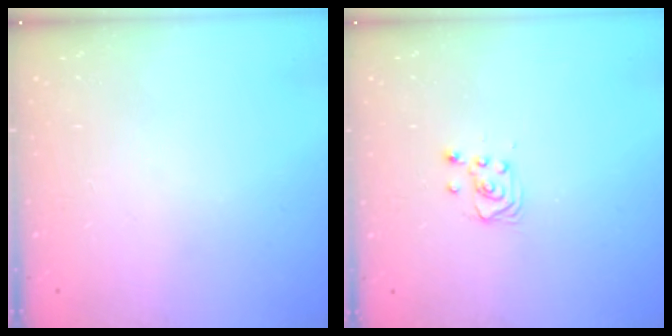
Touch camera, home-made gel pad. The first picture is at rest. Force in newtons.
{"total": 2.9, "press": 2.9, "slide": 0.4}